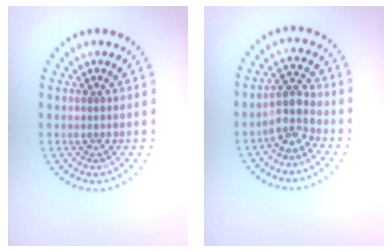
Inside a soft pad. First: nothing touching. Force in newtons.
{"total": 2.9, "press": 2.4, "slide": 1.7}